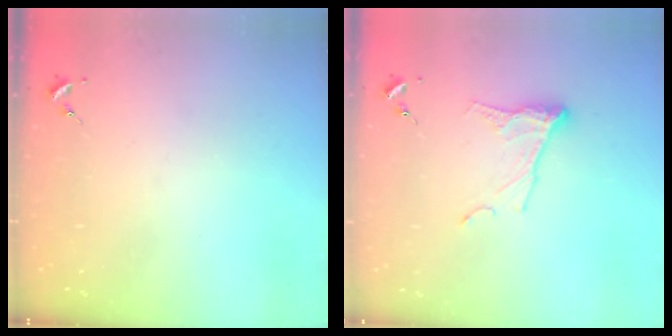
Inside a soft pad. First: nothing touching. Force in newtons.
{"total": 10.4, "press": 10.4, "slide": 0.6}